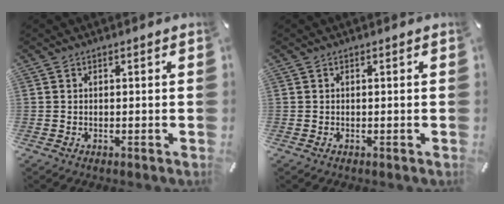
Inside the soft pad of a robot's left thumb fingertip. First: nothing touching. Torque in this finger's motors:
{"motor_torque": [0.00, 0.00, 0.00, 0.00, 0.00]}